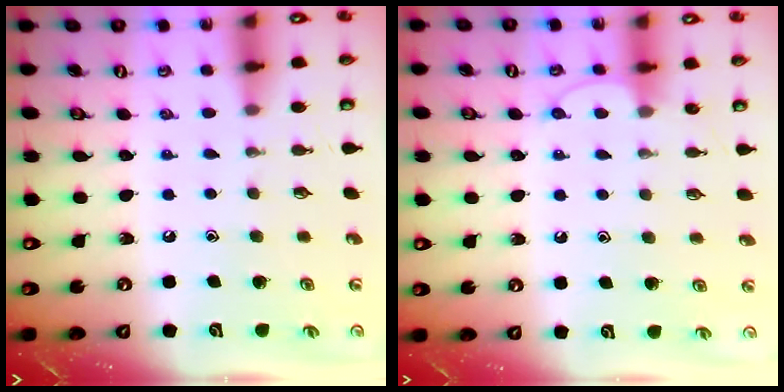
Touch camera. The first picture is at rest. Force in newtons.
{"total": 6.0, "press": 5.9, "slide": 0.6}